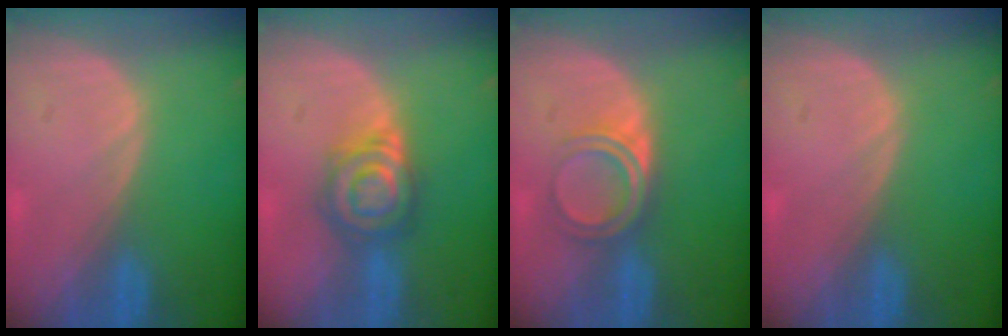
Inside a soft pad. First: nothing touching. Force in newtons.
{"total": 6.6, "press": 6.4, "slide": 1.4}
{"total": 4.9, "press": 4.2, "slide": 2.5}
{"total": 0.0}